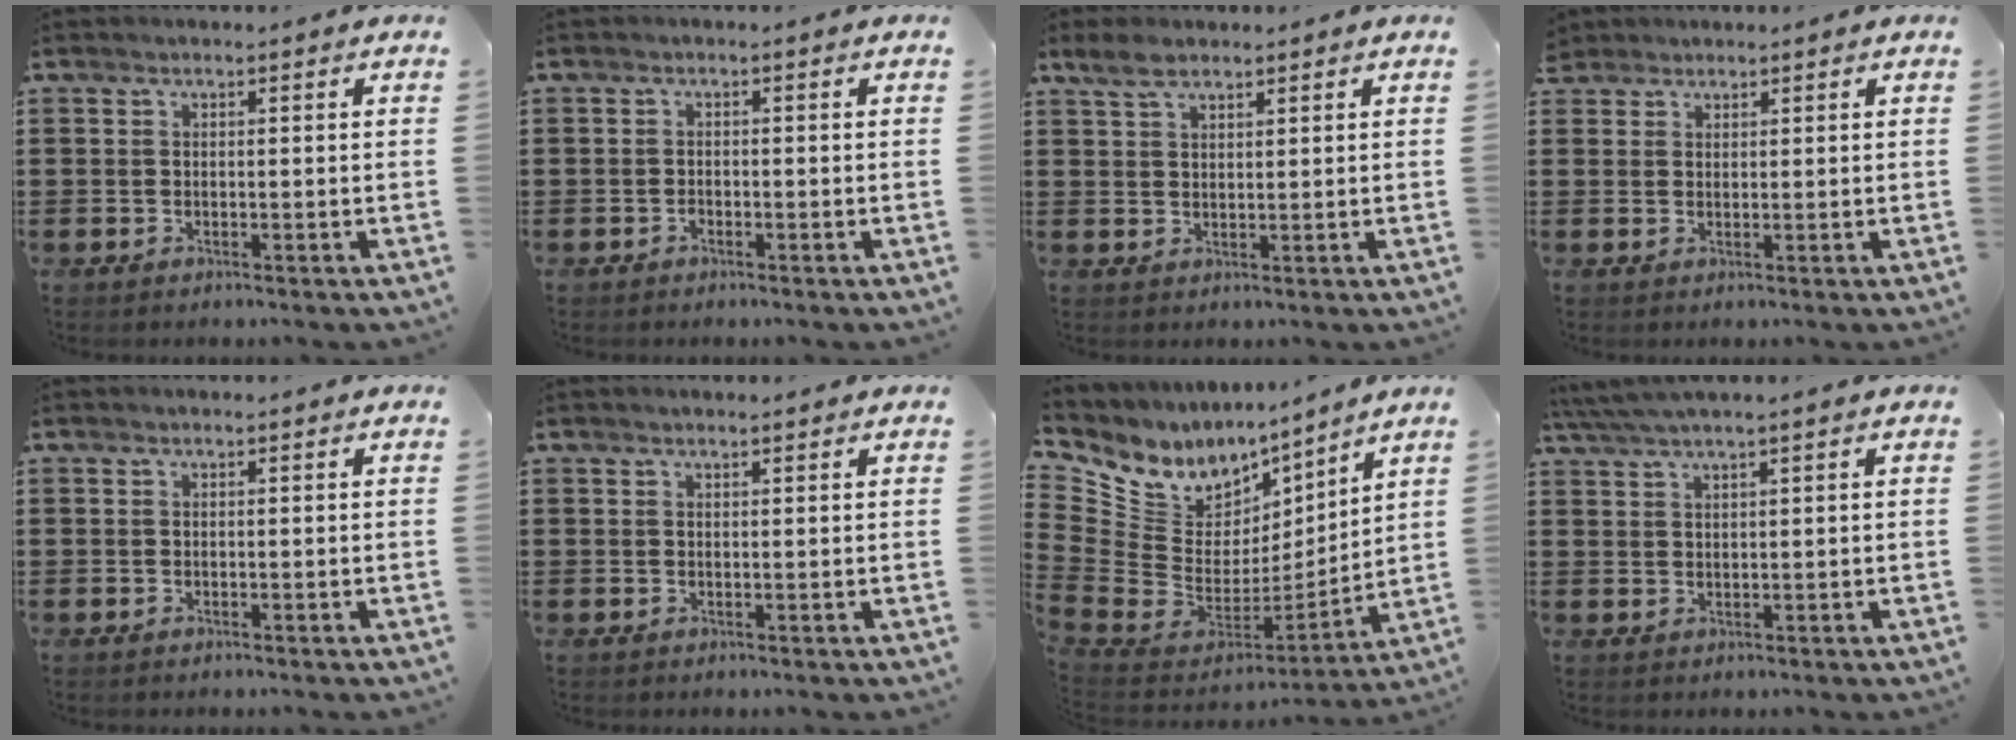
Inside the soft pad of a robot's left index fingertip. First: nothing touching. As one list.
[{"total": 0.6, "force": [-0.4, 0.3, 0.2], "torque": [-0.008, 0.000, -0.009]}, {"total": 3.2, "force": [2.5, 1.4, 1.5], "torque": [-0.035, 0.007, 0.047]}, {"total": 1.8, "force": [1.5, 0.9, -0.1], "torque": [-0.003, 0.005, 0.031]}, {"total": 0.0}, {"total": 0.8, "force": [0.7, 0.0, 0.3], "torque": [-0.007, -0.001, 0.015]}, {"total": 8.0, "force": [5.1, 5.8, 2.0], "torque": [-0.096, -0.051, 0.093]}, {"total": 2.8, "force": [2.3, -0.3, 1.6], "torque": [-0.036, 0.002, 0.042]}]